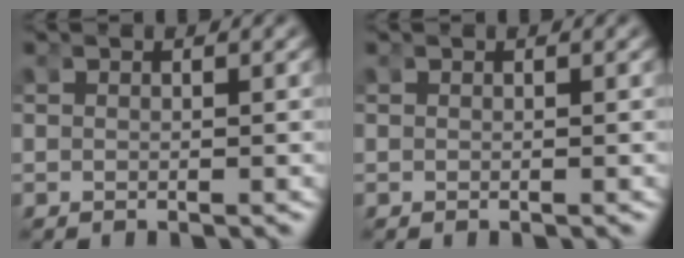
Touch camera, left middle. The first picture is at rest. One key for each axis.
{"total": 0.0}